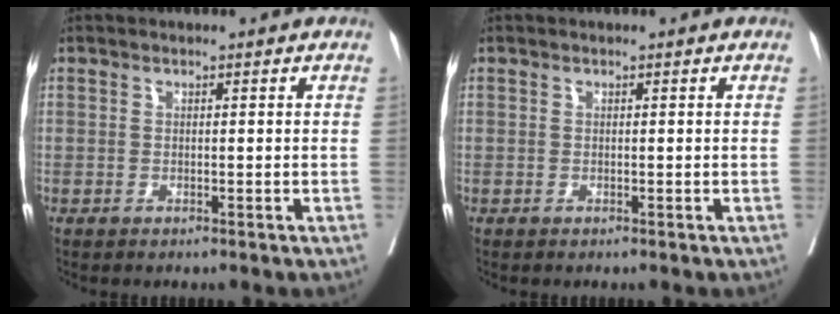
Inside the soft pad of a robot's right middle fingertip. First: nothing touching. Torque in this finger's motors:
{"motor_torque": [0.10, -0.10, 0.02, 0.00]}